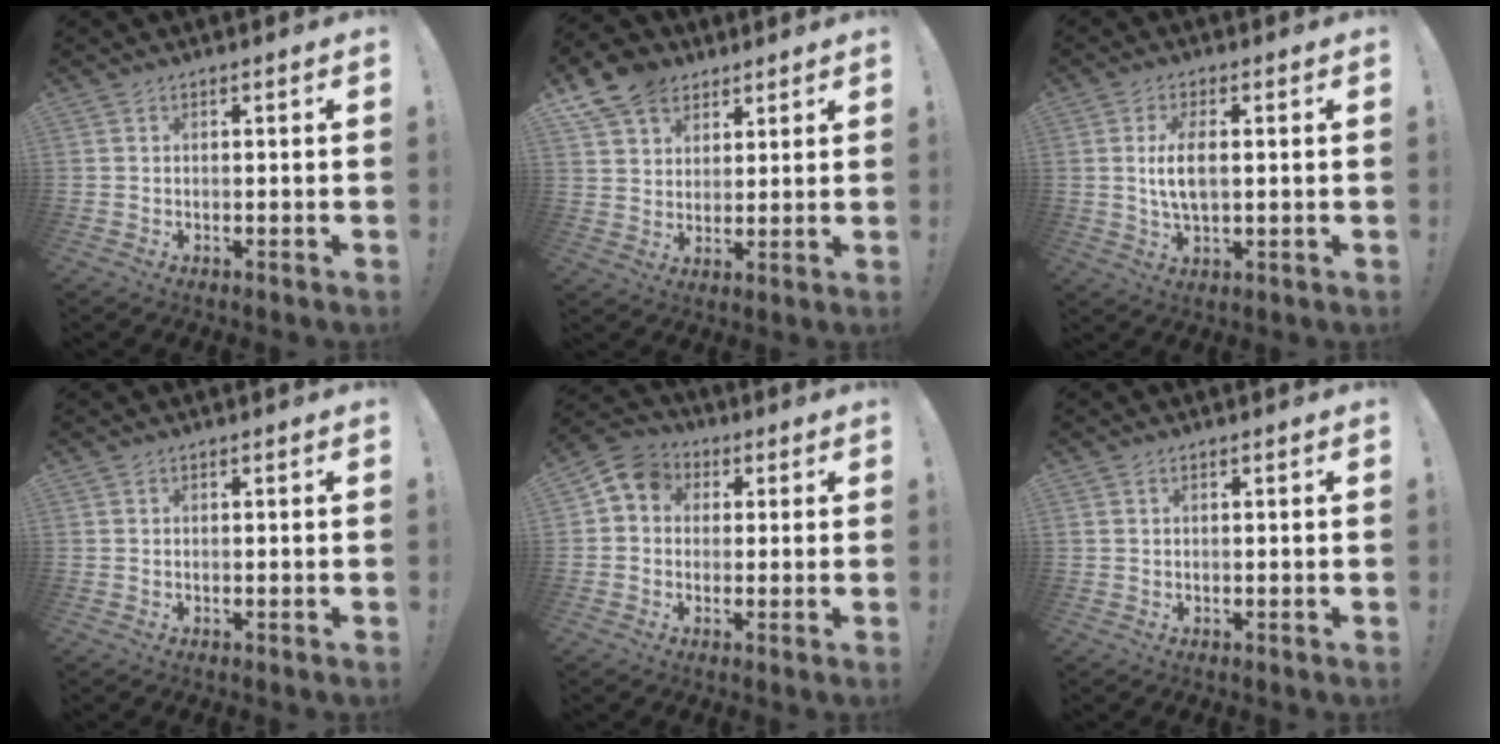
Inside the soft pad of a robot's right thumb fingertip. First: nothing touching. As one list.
[{"total": 11.3, "force": [7.0, 8.0, 3.7], "torque": [-0.064, -0.035, 0.139]}, {"total": 7.5, "force": [0.7, 3.2, 6.8], "torque": [-0.125, -0.011, 0.005]}, {"total": 0.0}, {"total": 6.8, "force": [1.1, 6.0, 3.0], "torque": [-0.046, 0.010, 0.026]}, {"total": 0.6, "force": [0.3, 0.3, 0.4], "torque": [-0.008, 0.002, 0.007]}]